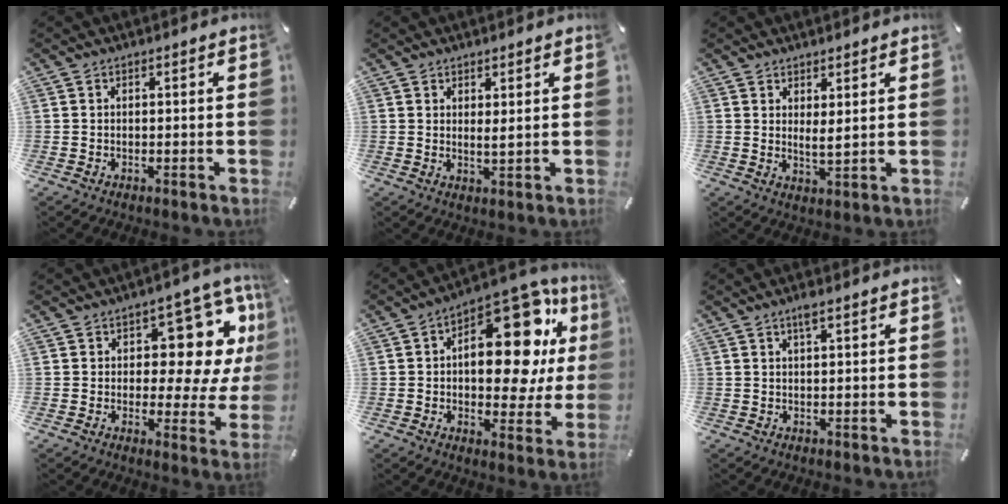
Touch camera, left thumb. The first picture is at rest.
{"total": 1.9, "force": [1.7, 0.0, 0.6], "torque": [-0.008, -0.009, 0.031]}
{"total": 2.8, "force": [2.4, 0.4, 1.4], "torque": [-0.025, -0.013, 0.042]}
{"total": 13.4, "force": [6.1, 7.4, 9.3], "torque": [-0.108, -0.060, 0.101]}
{"total": 21.3, "force": [5.9, 11.2, 17.1], "torque": [-0.218, -0.050, 0.097]}
{"total": 2.4, "force": [1.4, 0.3, 1.8], "torque": [-0.040, 0.002, 0.024]}